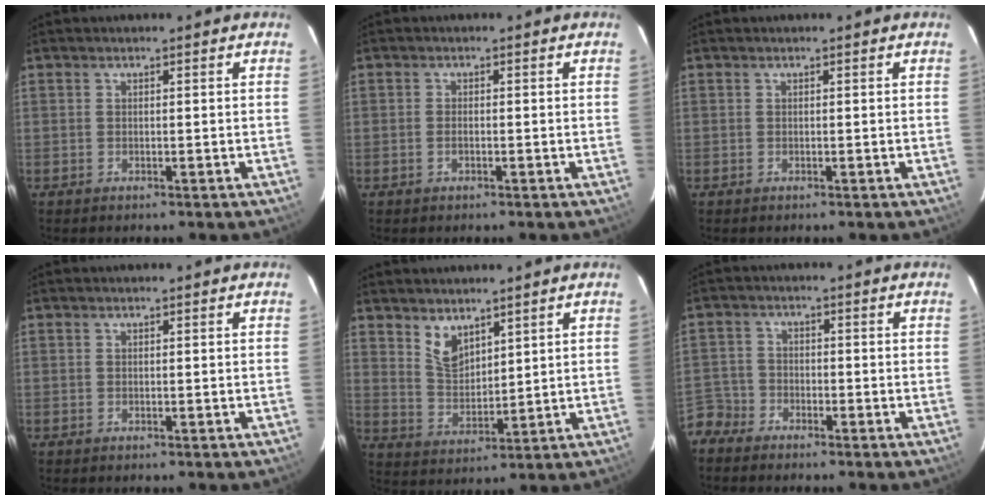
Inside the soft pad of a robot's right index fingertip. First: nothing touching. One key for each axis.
{"total": 1.0, "fx": -0.4, "fy": 0.5, "fz": 0.8, "tx": -0.017, "ty": 0.001, "tz": -0.007}
{"total": 0.0}
{"total": 0.0}
{"total": 5.9, "fx": 4.3, "fy": 2.9, "fz": 2.8, "tx": -0.045, "ty": -0.002, "tz": 0.087}
{"total": 4.5, "fx": -3.5, "fy": 2.8, "fz": -0.4, "tx": 0.002, "ty": 0.015, "tz": -0.082}